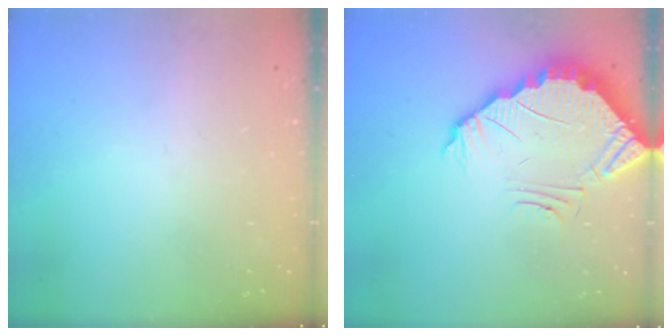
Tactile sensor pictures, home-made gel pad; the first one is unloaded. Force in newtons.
{"total": 4.0, "press": 3.9, "slide": 0.3}